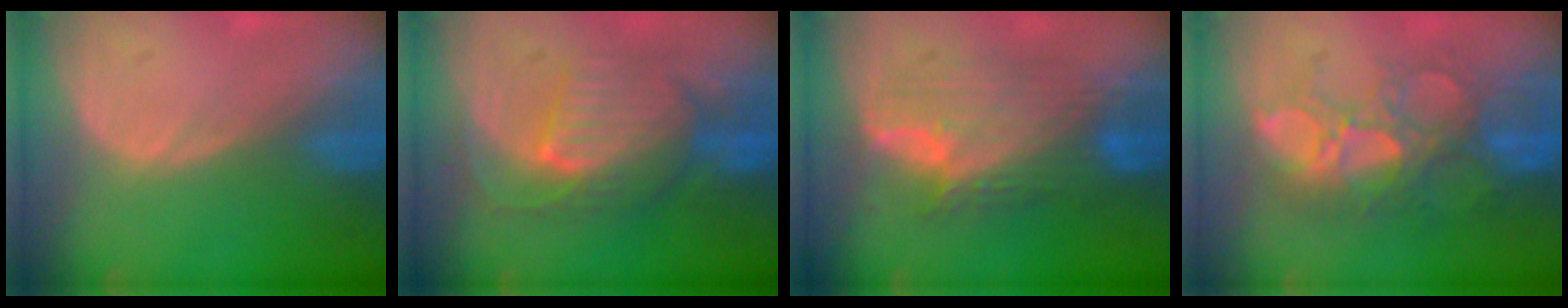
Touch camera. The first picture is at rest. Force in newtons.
{"total": 8.9, "press": 8.6, "slide": 2.1}
{"total": 8.7, "press": 8.7, "slide": 0.3}
{"total": 11.1, "press": 9.6, "slide": 5.5}